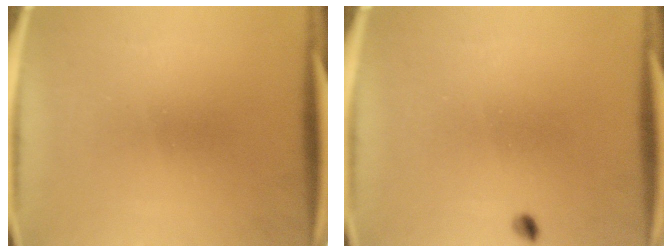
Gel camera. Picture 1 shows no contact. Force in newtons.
{"total": 1.0}